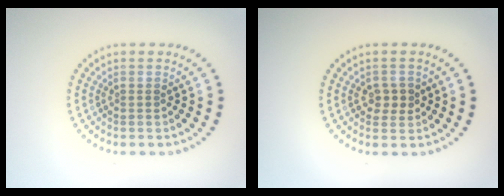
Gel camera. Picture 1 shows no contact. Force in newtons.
{"total": 1.8, "press": 1.8, "slide": 0.3}